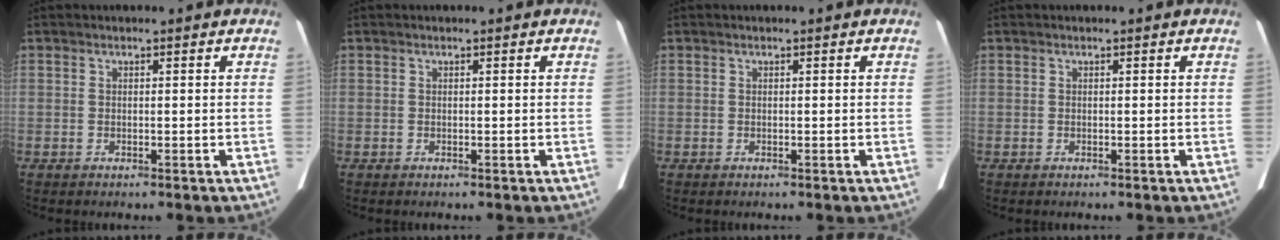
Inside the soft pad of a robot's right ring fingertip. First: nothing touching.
{"total": 0.0}
{"total": 0.0}
{"total": 0.0}